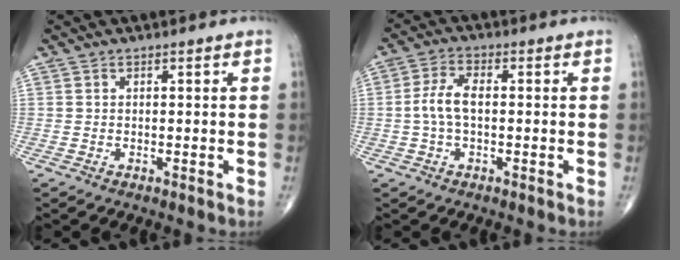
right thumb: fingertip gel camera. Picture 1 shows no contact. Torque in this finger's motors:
{"motor_torque": [-0.13, 0.56, 0.39, -0.20, 0.11]}